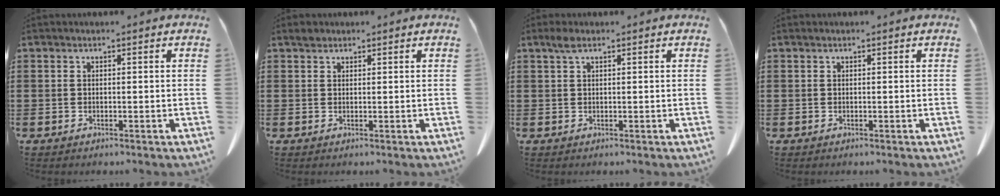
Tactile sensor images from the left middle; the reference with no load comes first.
{"total": 1.2, "force": [1.0, 0.6, 0.3], "torque": [-0.009, 0.004, 0.019]}
{"total": 1.8, "force": [0.9, 0.6, 1.4], "torque": [-0.032, 0.005, 0.015]}
{"total": 0.0}